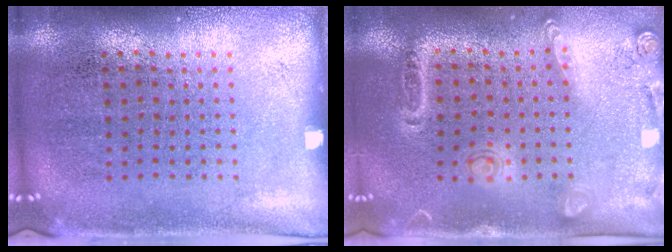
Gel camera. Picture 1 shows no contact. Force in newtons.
{"total": 1.6, "press": 1.4, "slide": 0.8}